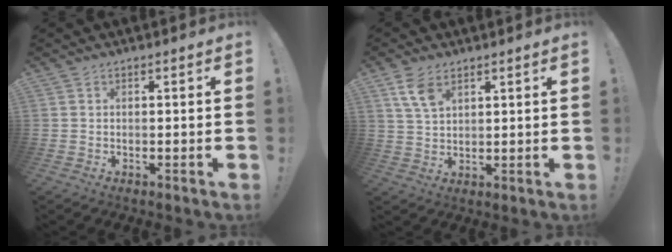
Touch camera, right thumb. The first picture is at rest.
{"total": 7.0, "force": [4.0, 3.7, 4.4], "torque": [-0.084, -0.014, 0.077]}